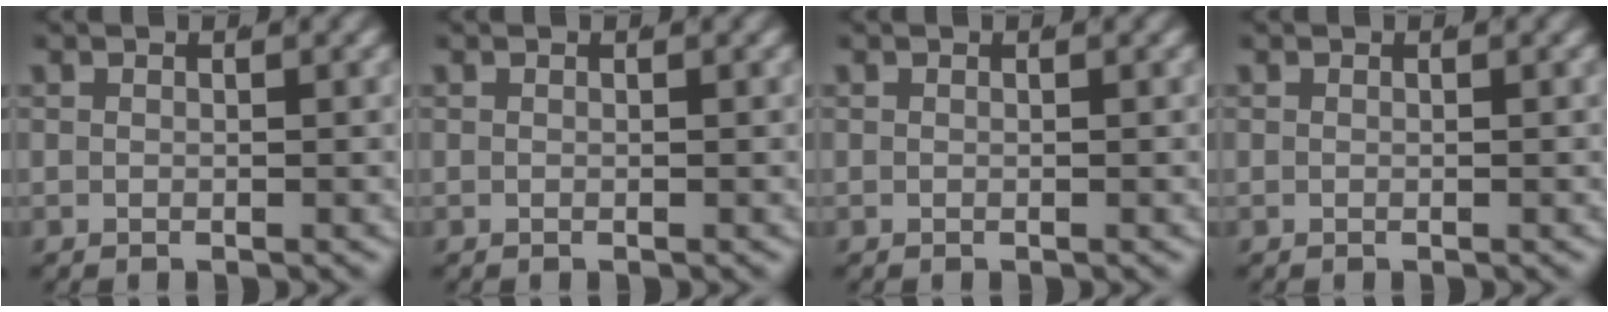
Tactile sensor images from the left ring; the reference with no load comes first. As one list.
[{"total": 0.0}, {"total": 0.0}, {"total": 0.0}]